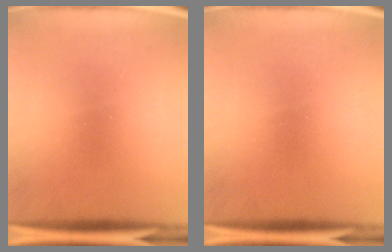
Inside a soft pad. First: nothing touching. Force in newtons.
{"total": 0.0}